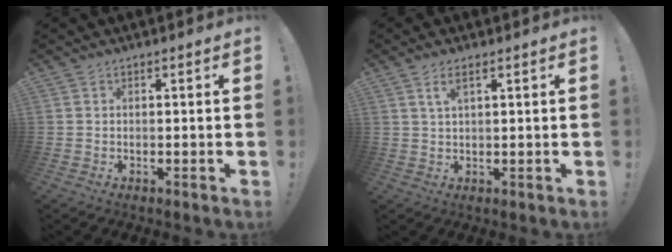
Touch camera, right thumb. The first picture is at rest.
{"total": 3.6, "force": [1.8, 1.1, 3.0], "torque": [-0.055, -0.001, 0.030]}